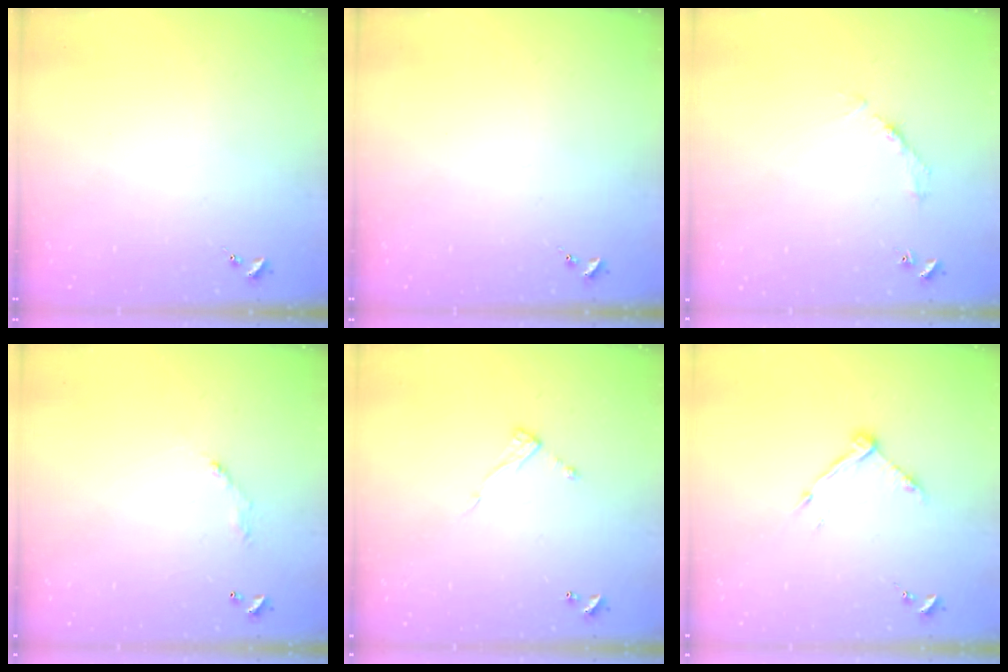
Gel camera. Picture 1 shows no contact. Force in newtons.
{"total": 0.0}
{"total": 2.7, "press": 2.7, "slide": 0.4}
{"total": 5.7, "press": 5.7, "slide": 0.4}
{"total": 6.4, "press": 6.4, "slide": 0.2}
{"total": 8.7, "press": 8.7, "slide": 0.5}